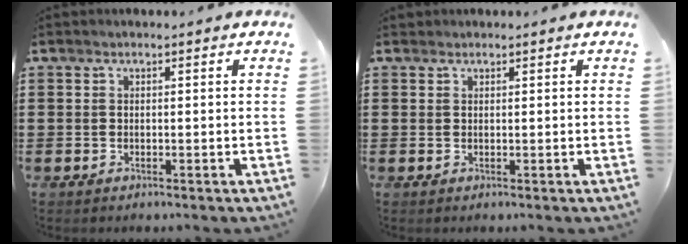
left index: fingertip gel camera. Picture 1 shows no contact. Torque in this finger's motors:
{"motor_torque": [0.19, -0.25, -0.04, 0.00]}